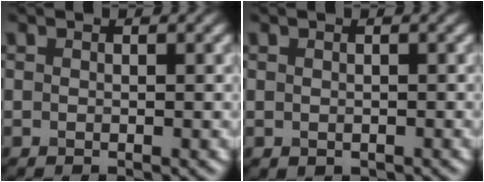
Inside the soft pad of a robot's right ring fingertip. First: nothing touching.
{"total": 0.6, "force": [-0.3, 0.5, 0.2], "torque": [-0.001, -0.007, -0.003]}